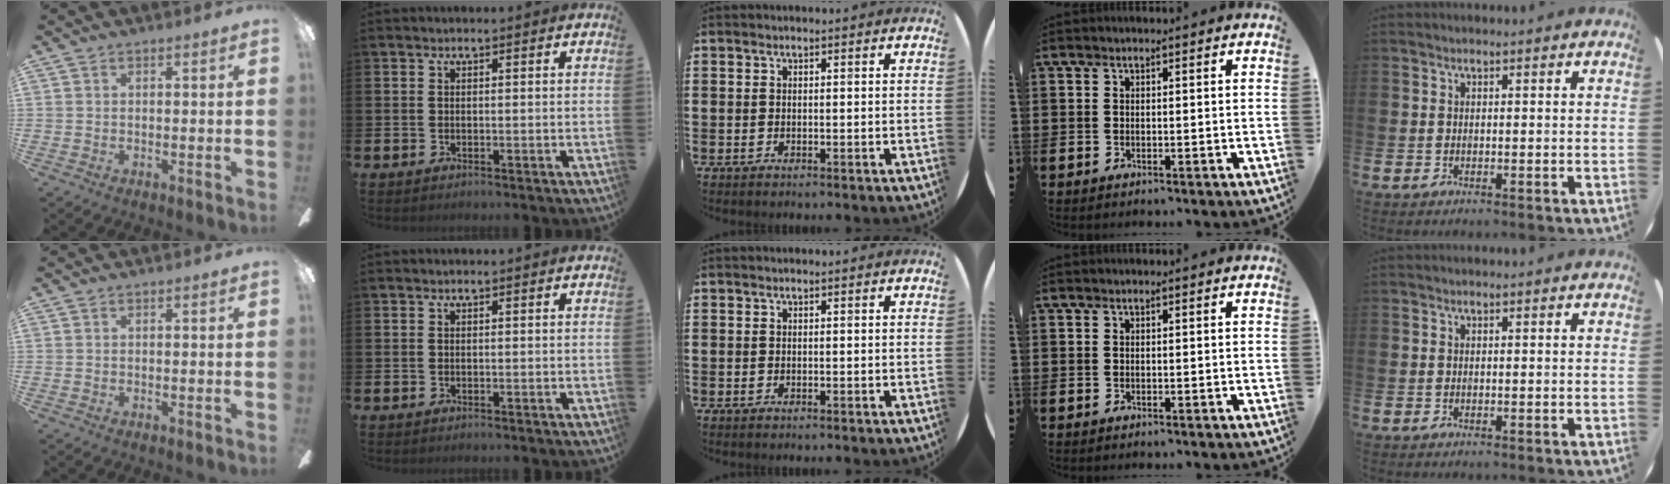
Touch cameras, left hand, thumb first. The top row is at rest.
{}